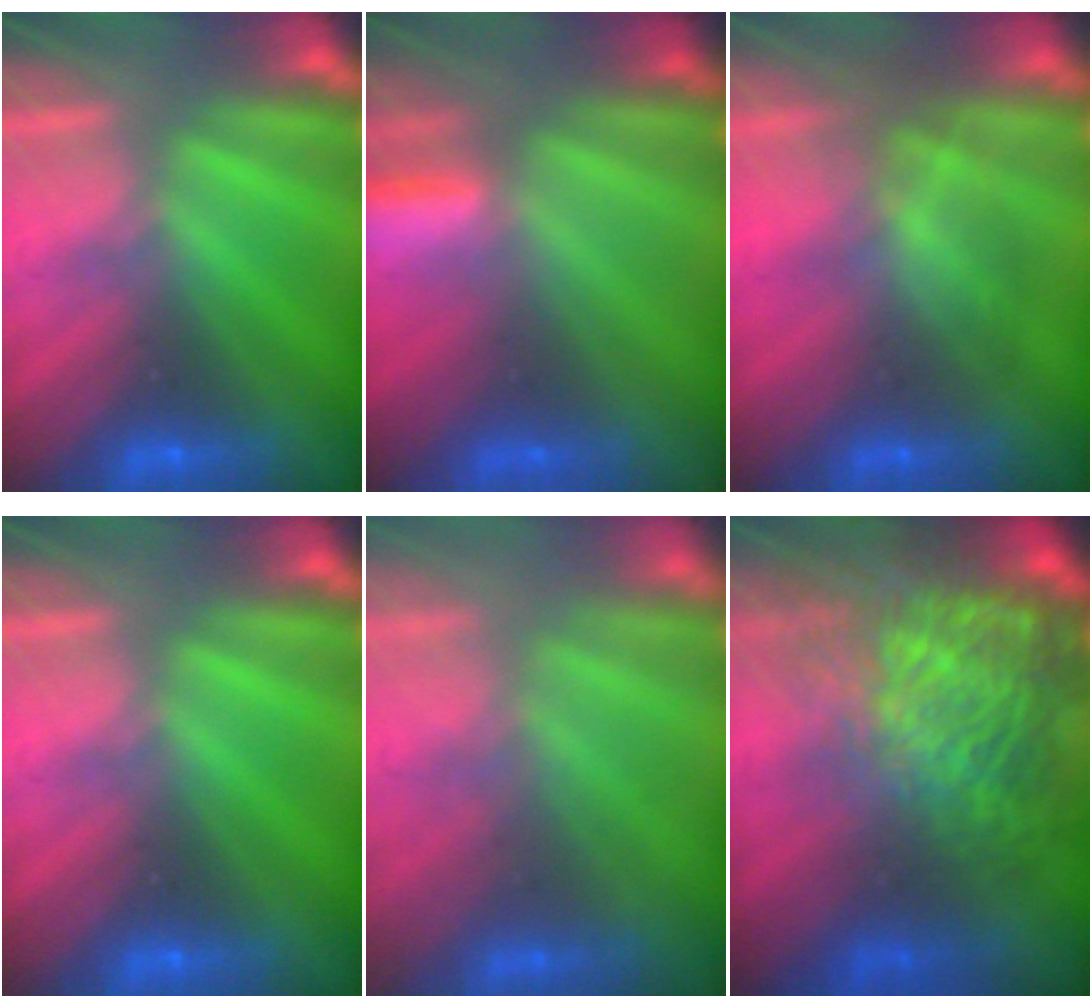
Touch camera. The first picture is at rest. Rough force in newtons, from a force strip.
{"total": 2.8}
{"total": 2.8}
{"total": 0.0}
{"total": 2.4}
{"total": 7.7}